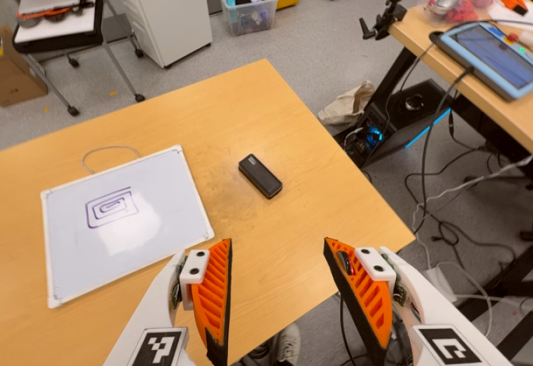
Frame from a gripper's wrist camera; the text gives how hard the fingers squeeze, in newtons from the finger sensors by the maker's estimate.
{"total": 0.0}